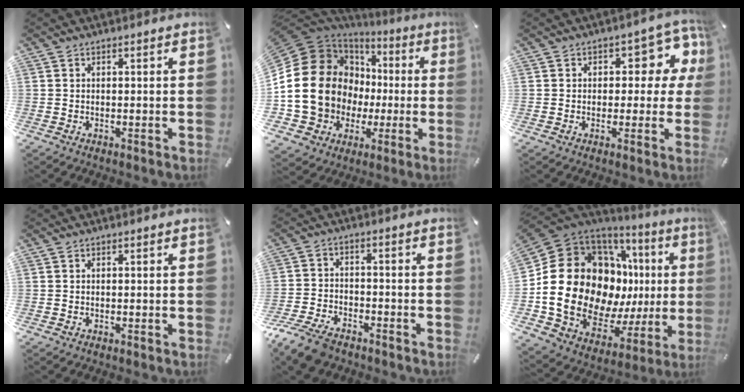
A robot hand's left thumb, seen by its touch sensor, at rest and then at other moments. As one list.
[{"total": 23.8, "force": [1.1, 19.8, 13.1], "torque": [-0.283, -0.027, 0.051]}, {"total": 9.1, "force": [2.8, 6.0, 6.3], "torque": [-0.071, -0.014, 0.044]}, {"total": 0.0}, {"total": 8.4, "force": [-6.5, 4.1, 3.5], "torque": [-0.081, 0.024, -0.125]}, {"total": 29.2, "force": [1.6, 20.1, 21.0], "torque": [-0.357, -0.057, 0.077]}]